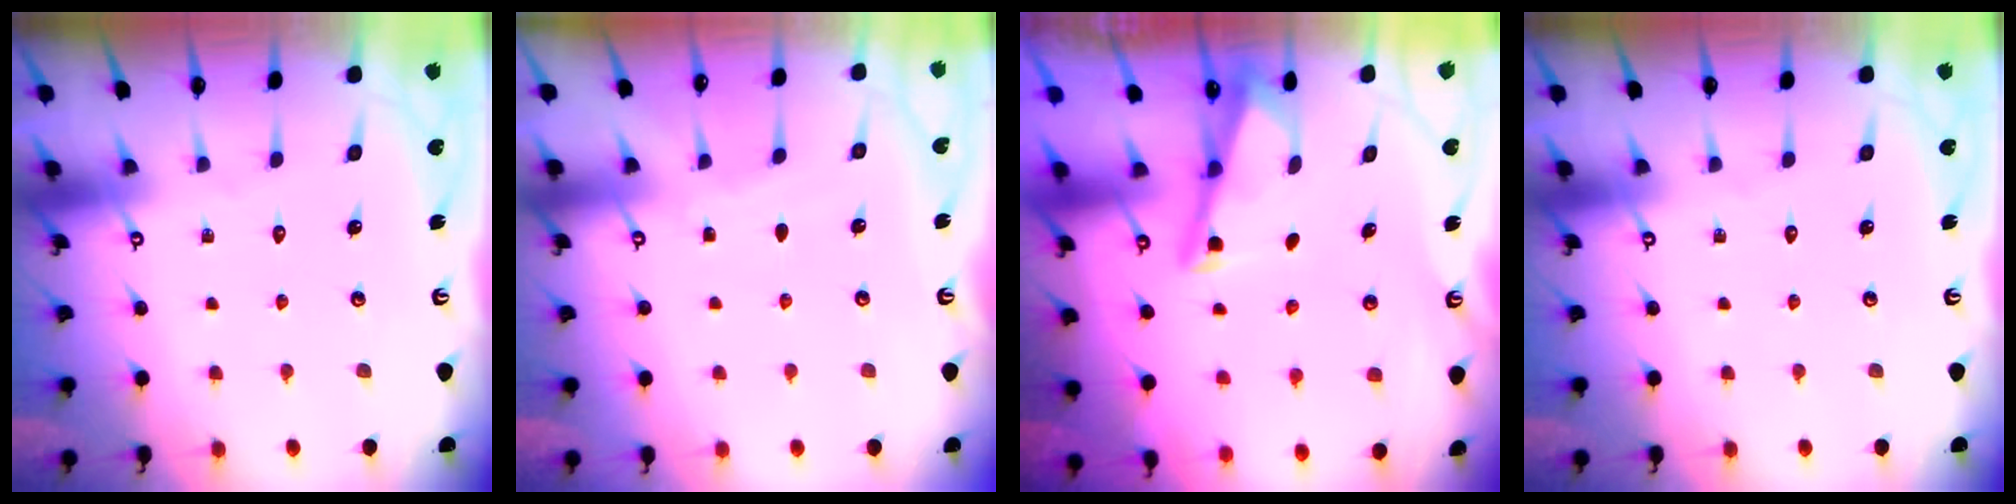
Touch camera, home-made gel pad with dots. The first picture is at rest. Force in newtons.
{"total": 1.8, "press": 1.8, "slide": 0.3}
{"total": 3.0, "press": 3.0, "slide": 0.4}
{"total": 0.0}